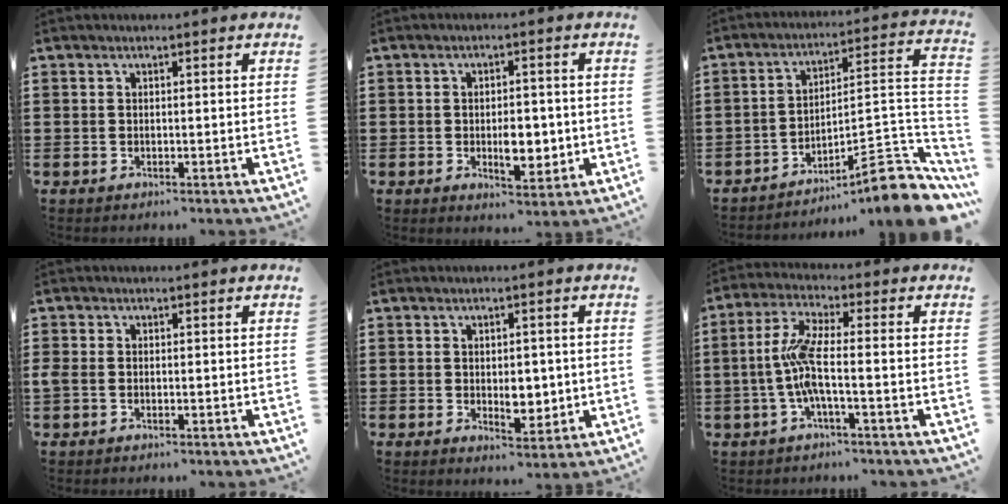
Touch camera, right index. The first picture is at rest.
{"total": 5.4, "force": [-0.8, 2.9, 4.5], "torque": [-0.066, 0.001, -0.018]}
{"total": 9.7, "force": [-7.0, 1.7, 6.5], "torque": [-0.080, 0.002, -0.137]}
{"total": 0.8, "force": [-0.4, 0.5, 0.5], "torque": [-0.019, -0.002, -0.010]}
{"total": 4.3, "force": [0.0, 2.7, 3.3], "torque": [-0.042, -0.001, -0.005]}
{"total": 6.8, "force": [-1.4, 1.1, 6.5], "torque": [-0.153, -0.014, -0.035]}